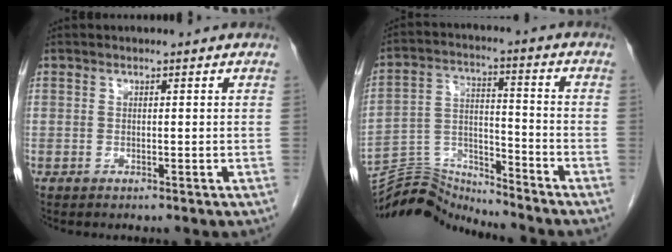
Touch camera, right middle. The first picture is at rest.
{"total": 10.7, "force": [-10.6, -0.7, -0.9], "torque": [0.012, 0.039, -0.194]}